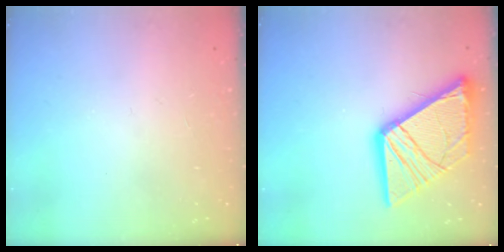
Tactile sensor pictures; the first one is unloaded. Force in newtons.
{"total": 18.9, "press": 18.8, "slide": 2.0}